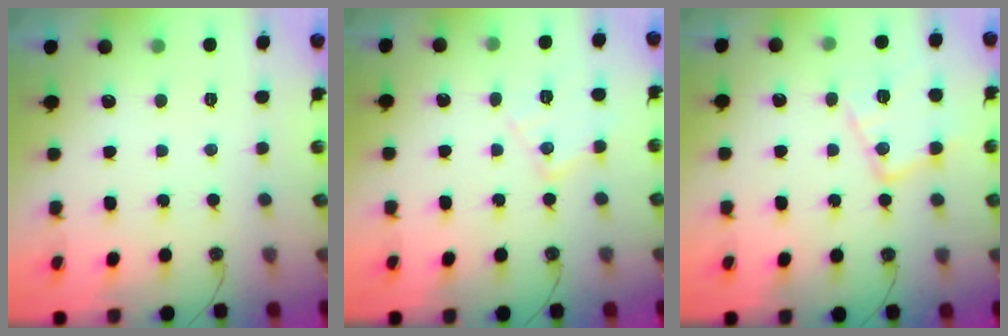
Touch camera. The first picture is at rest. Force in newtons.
{"total": 9.5, "press": 9.5, "slide": 0.6}
{"total": 14.0, "press": 13.9, "slide": 1.1}